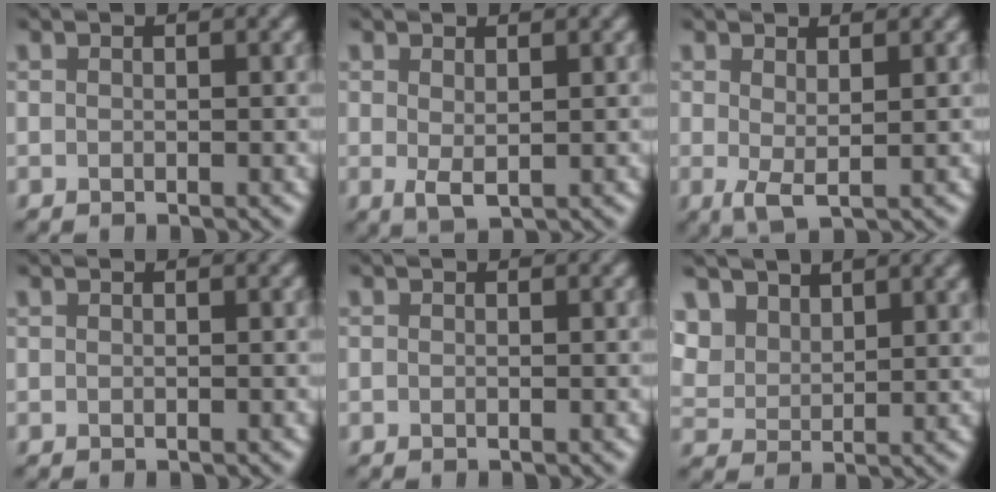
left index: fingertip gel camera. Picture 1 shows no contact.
{"total": 1.4, "force": [0.4, 0.5, 1.2], "torque": [-0.026, -0.005, 0.011]}
{"total": 1.8, "force": [0.5, 0.4, 1.7], "torque": [-0.037, -0.005, 0.010]}
{"total": 0.0}
{"total": 0.0}
{"total": 4.7, "force": [3.4, 2.5, 2.0], "torque": [-0.062, -0.003, 0.062]}